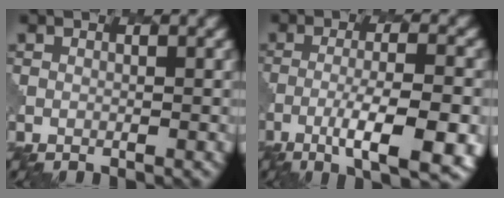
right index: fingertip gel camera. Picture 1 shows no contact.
{"total": 8.7, "force": [-3.9, 2.0, 7.5], "torque": [-0.121, -0.004, -0.060]}